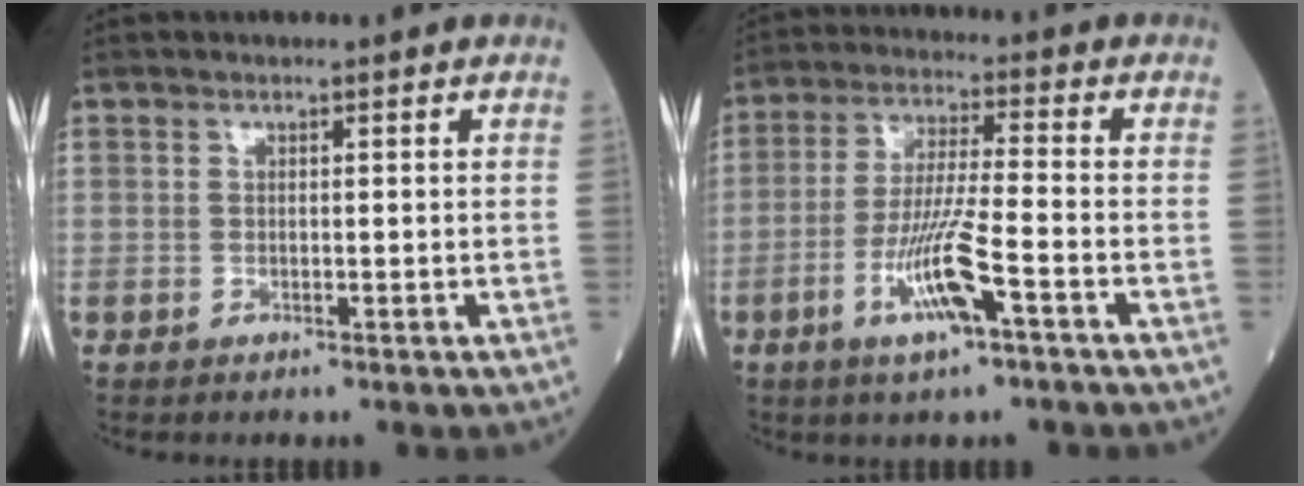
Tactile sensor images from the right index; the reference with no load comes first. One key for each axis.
{"total": 9.4, "fx": -4.1, "fy": 0.3, "fz": 8.5, "tx": -0.167, "ty": -0.009, "tz": -0.078}